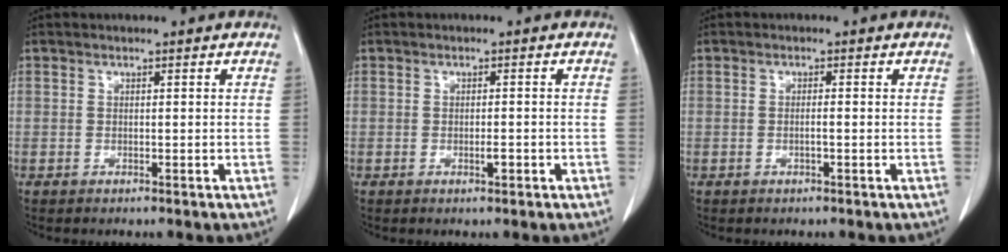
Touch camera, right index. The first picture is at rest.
{"total": 1.4, "force": [-0.5, 0.4, 1.2], "torque": [-0.023, 0.000, -0.007]}
{"total": 1.0, "force": [-0.3, 0.0, 0.9], "torque": [-0.018, 0.000, -0.005]}